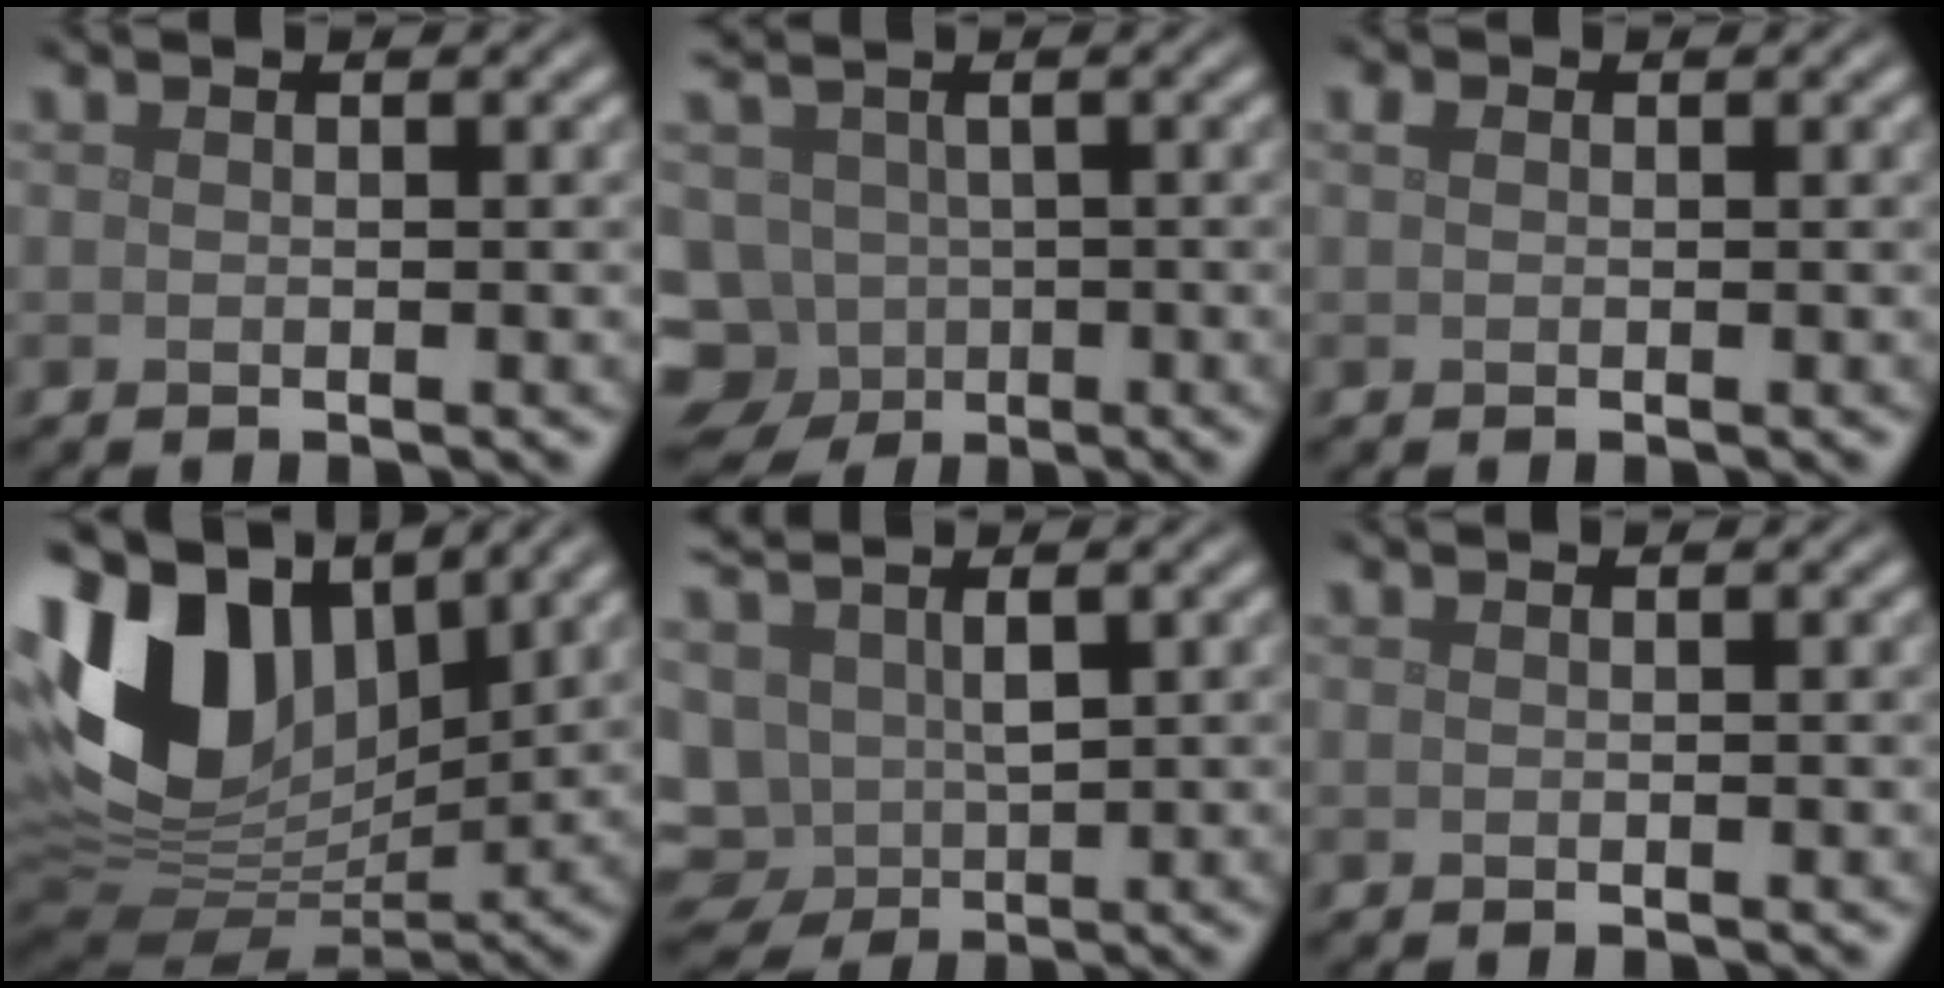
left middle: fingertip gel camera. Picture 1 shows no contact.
{"total": 7.8, "force": [-3.3, 6.4, 3.1], "torque": [-0.077, -0.013, -0.046]}
{"total": 0.7, "force": [0.2, 0.6, 0.3], "torque": [-0.006, 0.002, 0.001]}
{"total": 14.4, "force": [4.7, 9.2, 9.9], "torque": [-0.220, 0.019, 0.084]}
{"total": 7.0, "force": [-0.3, 5.0, 4.9], "torque": [-0.107, -0.015, 0.010]}
{"total": 0.0}